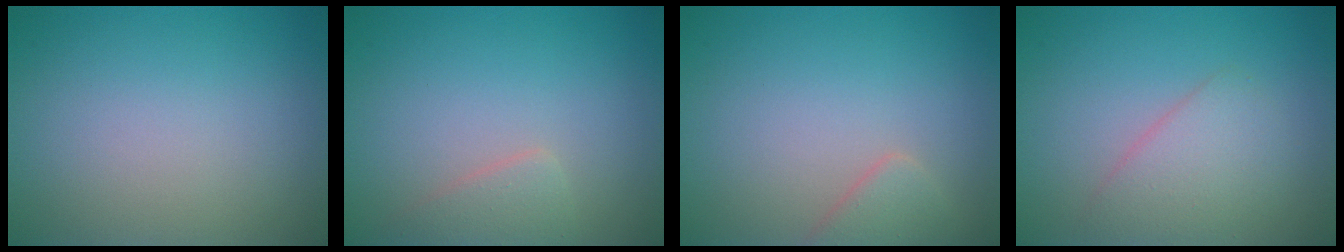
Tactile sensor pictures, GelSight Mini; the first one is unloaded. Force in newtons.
{"total": 1.7, "press": 1.7, "slide": 0.2}
{"total": 1.9, "press": 1.9, "slide": 0.2}
{"total": 2.8, "press": 2.7, "slide": 0.2}